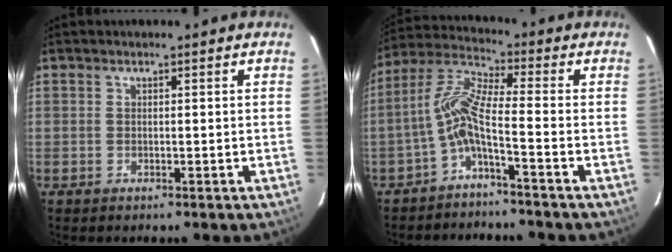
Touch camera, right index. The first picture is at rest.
{"total": 6.7, "force": [-3.0, -0.2, 6.0], "torque": [-0.130, 0.019, -0.067]}